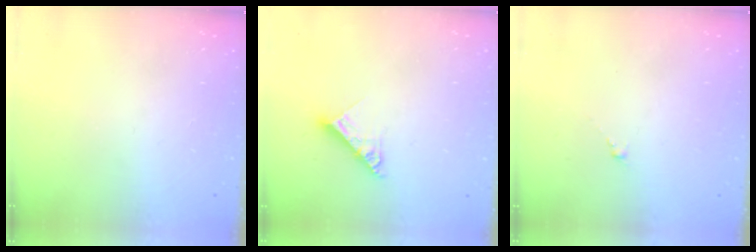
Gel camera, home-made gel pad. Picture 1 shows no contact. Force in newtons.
{"total": 8.6, "press": 8.6, "slide": 0.8}
{"total": 0.0}